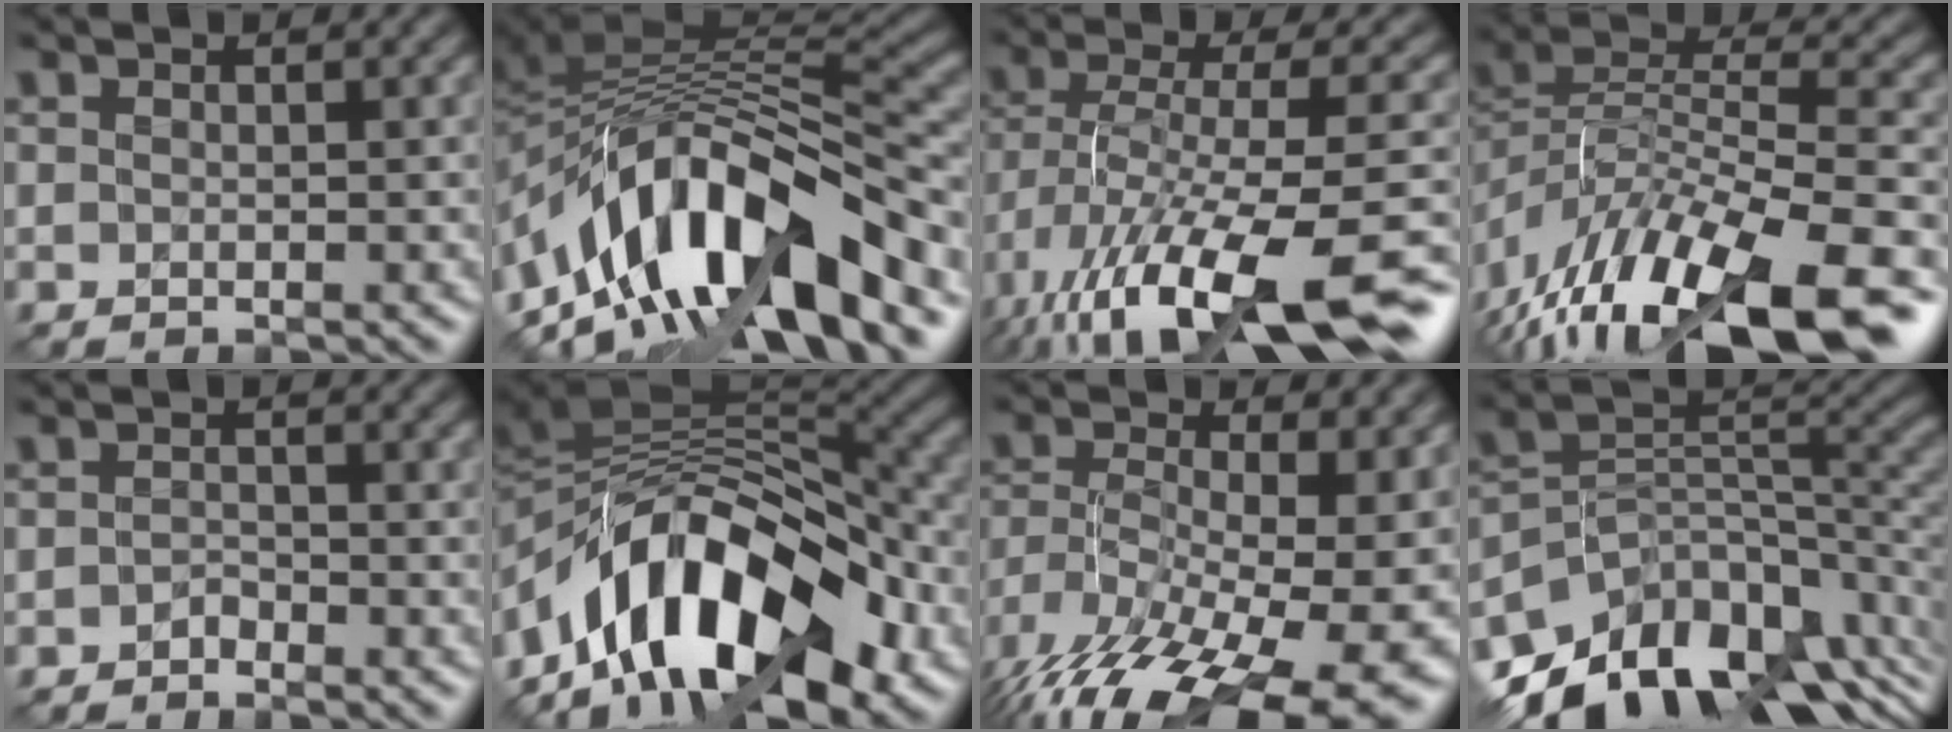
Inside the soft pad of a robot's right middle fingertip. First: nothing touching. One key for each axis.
{"total": 13.1, "fx": -6.3, "fy": 5.8, "fz": 9.9, "tx": -0.163, "ty": 0.015, "tz": -0.115}
{"total": 16.2, "fx": -7.6, "fy": 6.5, "fz": 12.8, "tx": -0.255, "ty": -0.023, "tz": -0.111}
{"total": 15.4, "fx": -9.2, "fy": 5.9, "fz": 10.9, "tx": -0.209, "ty": 0.004, "tz": -0.146}
{"total": 0.9, "fx": -0.7, "fy": 0.5, "fz": 0.4, "tx": -0.006, "ty": 0.001, "tz": -0.013}
{"total": 15.3, "fx": -6.1, "fy": 8.4, "fz": 11.3, "tx": -0.186, "ty": 0.020, "tz": -0.110}
{"total": 17.5, "fx": -8.9, "fy": 7.6, "fz": 13.0, "tx": -0.236, "ty": -0.031, "tz": -0.119}
{"total": 12.7, "fx": -7.5, "fy": 7.5, "fz": 7.0, "tx": -0.132, "ty": 0.005, "tz": -0.134}